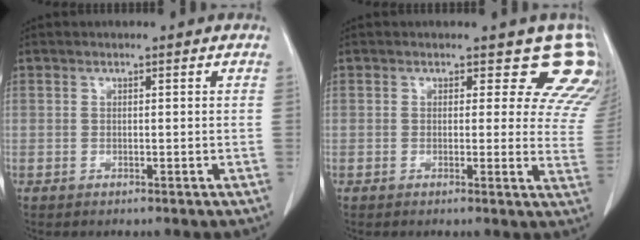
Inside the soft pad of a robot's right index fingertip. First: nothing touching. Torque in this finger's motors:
{"motor_torque": [0.18, 0.26, 0.07, 0.01]}